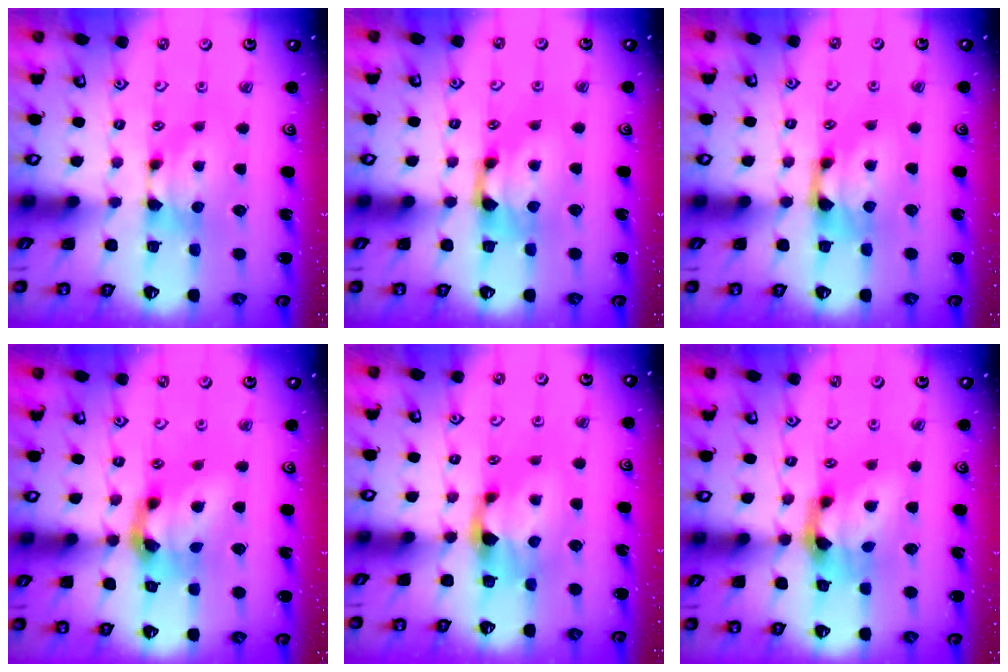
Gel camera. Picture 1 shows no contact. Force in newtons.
{"total": 1.6, "press": 0.9, "slide": 1.3}
{"total": 1.6, "press": 0.9, "slide": 1.3}
{"total": 6.9, "press": 6.5, "slide": 2.5}
{"total": 2.2, "press": 1.8, "slide": 1.3}
{"total": 5.6, "press": 5.0, "slide": 2.5}